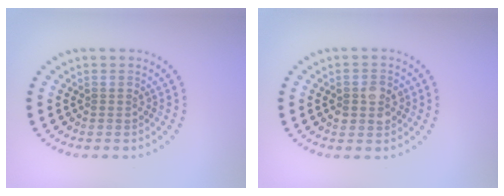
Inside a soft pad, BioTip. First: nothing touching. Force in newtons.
{"total": 2.2, "press": 2.2, "slide": 0.2}